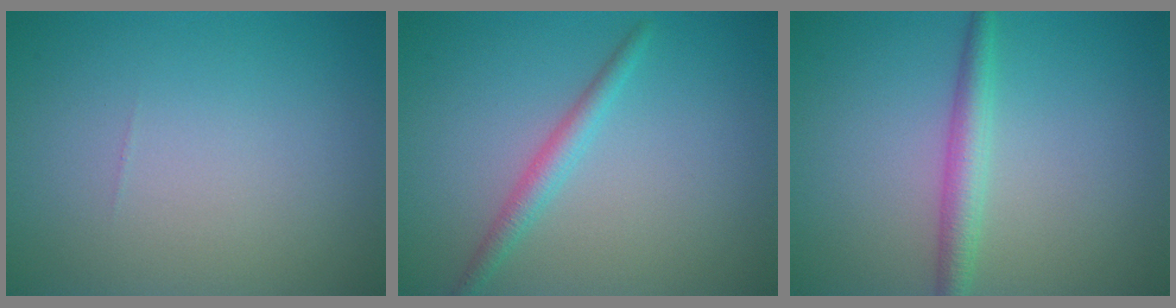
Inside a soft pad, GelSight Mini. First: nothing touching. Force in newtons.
{"total": 2.0, "press": 2.0, "slide": 0.0}
{"total": 2.6, "press": 2.6, "slide": 0.0}